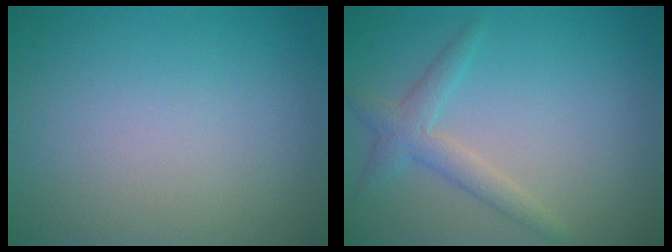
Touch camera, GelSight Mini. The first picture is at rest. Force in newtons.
{"total": 2.4, "press": 2.4, "slide": 0.2}